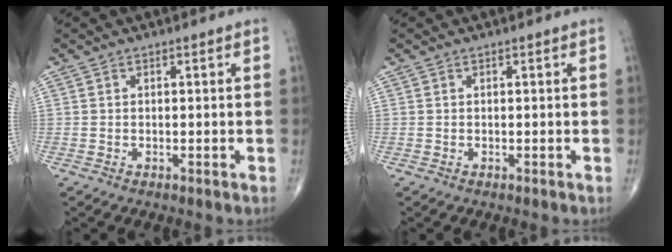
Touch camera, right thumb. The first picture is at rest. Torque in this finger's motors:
{"motor_torque": [-0.03, 0.26, 0.21, -0.13, 0.02]}